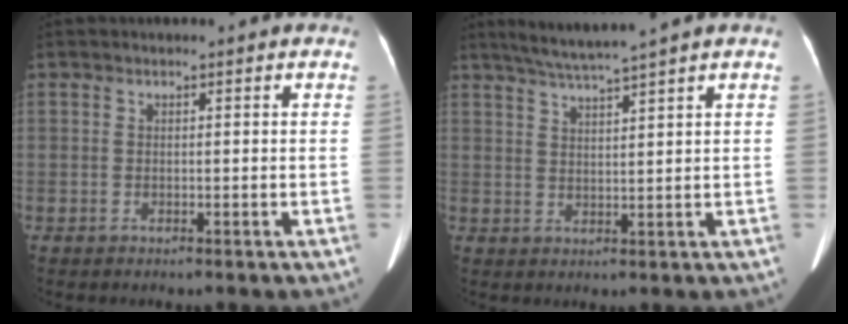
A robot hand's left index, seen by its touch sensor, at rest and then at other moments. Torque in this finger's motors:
{"motor_torque": [0.87, -1.27, 0.11, 0.00]}